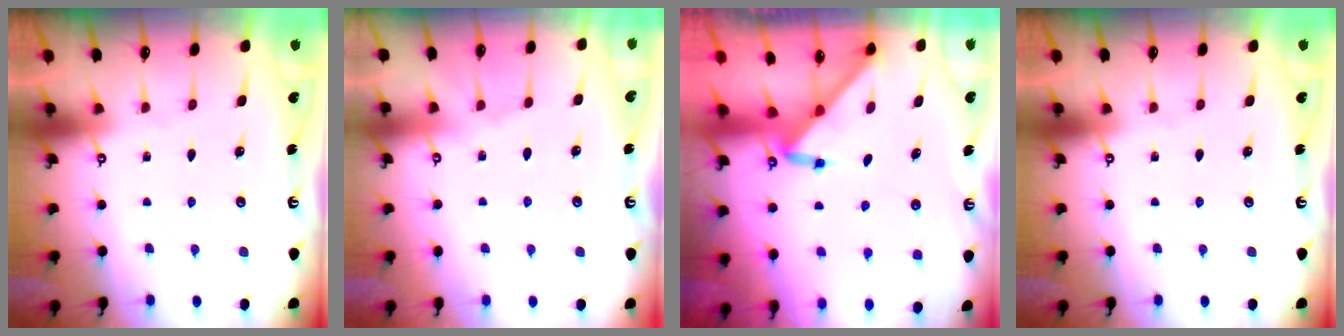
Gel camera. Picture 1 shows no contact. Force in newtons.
{"total": 4.3, "press": 4.2, "slide": 0.7}
{"total": 3.3, "press": 3.3, "slide": 0.2}
{"total": 0.0}